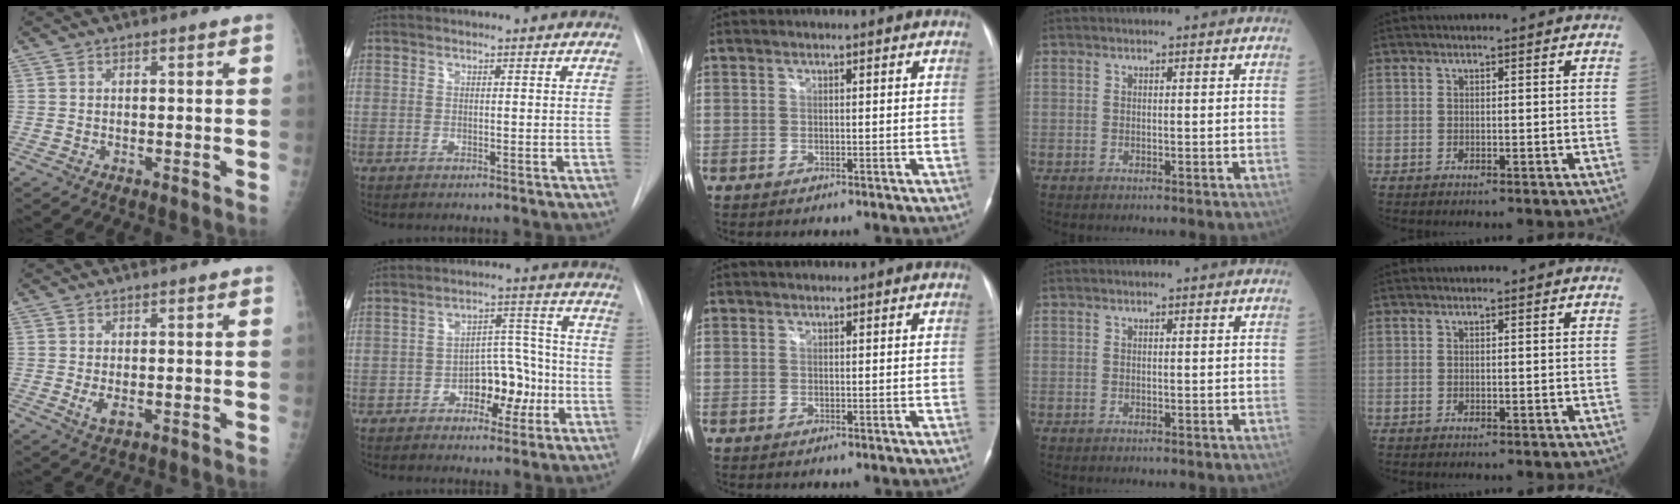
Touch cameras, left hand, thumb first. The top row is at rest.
{"thumb": {"total": 2.5, "force": [-0.3, 1.2, 2.1], "torque": [-0.040, -0.006, -0.002]}, "index": {"total": 7.7, "force": [-3.0, 4.4, 5.6], "torque": [-0.076, 0.027, -0.044]}, "middle": {"total": 0.9, "force": [0.6, 0.5, 0.2], "torque": [-0.006, 0.013, 0.011]}}